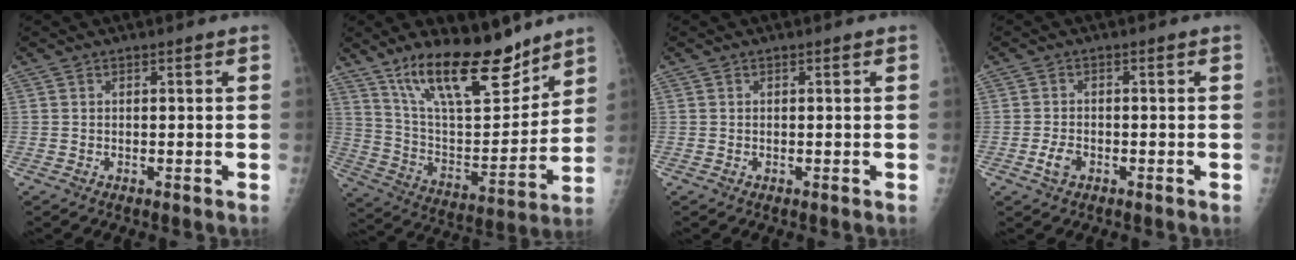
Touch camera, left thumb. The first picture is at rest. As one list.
[{"total": 21.3, "force": [15.1, 7.5, 12.9], "torque": [-0.177, -0.080, 0.266]}, {"total": 0.0}, {"total": 2.9, "force": [-1.2, 1.9, 1.8], "torque": [-0.035, 0.005, -0.022]}]